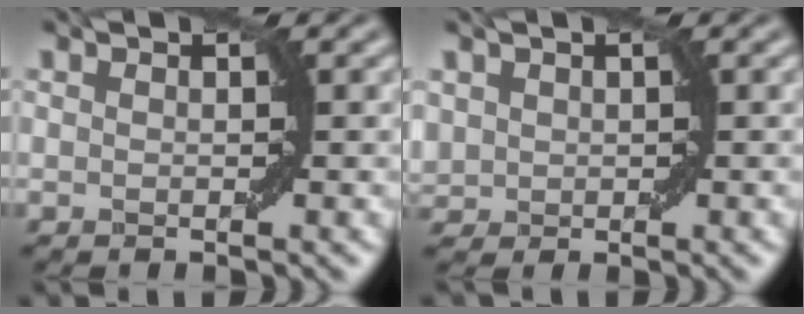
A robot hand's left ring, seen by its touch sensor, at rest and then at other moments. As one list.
[{"total": 1.8, "force": [0.5, 1.6, 0.6], "torque": [-0.017, 0.001, 0.012]}]